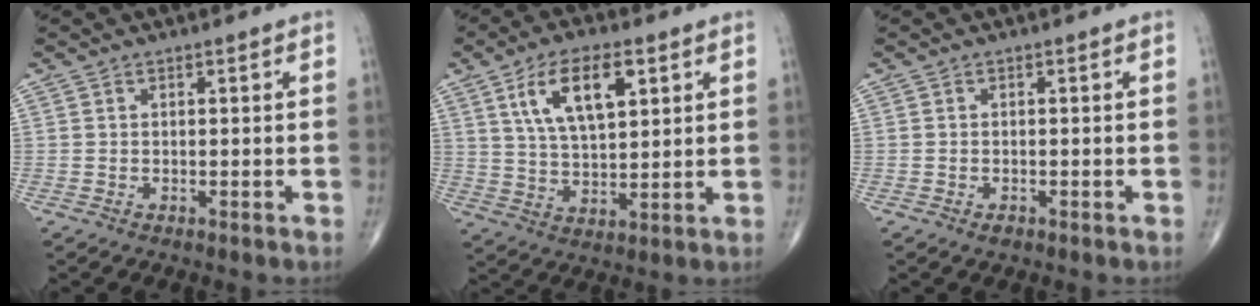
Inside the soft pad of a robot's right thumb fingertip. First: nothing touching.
{"total": 12.1, "force": [5.1, 5.3, 9.6], "torque": [-0.161, -0.014, 0.097]}
{"total": 1.0, "force": [-0.6, 0.6, 0.6], "torque": [-0.008, 0.002, -0.009]}